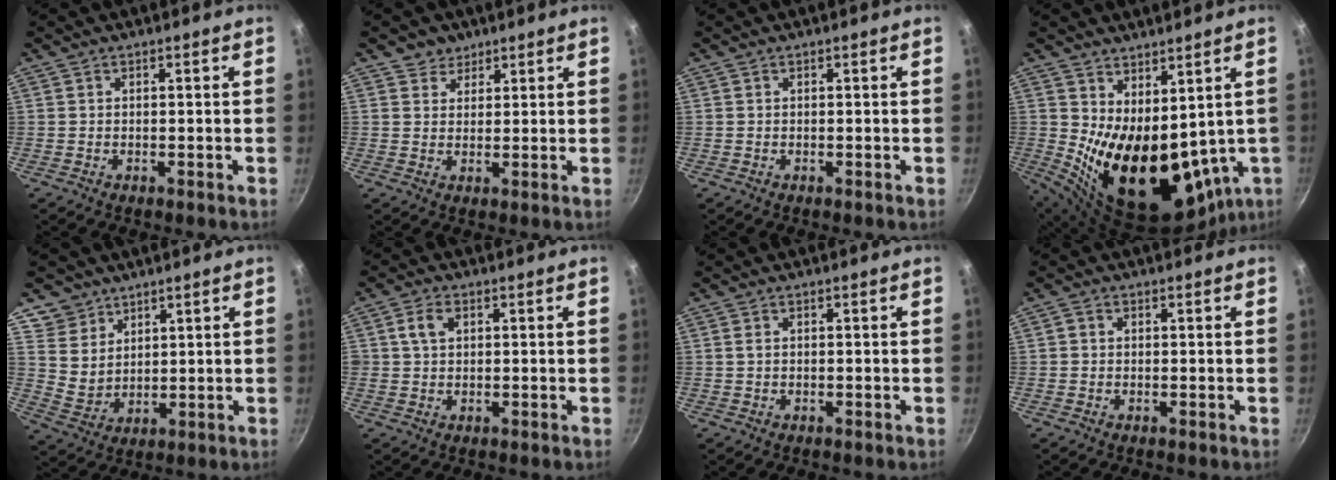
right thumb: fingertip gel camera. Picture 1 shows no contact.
{"total": 3.4, "force": [2.3, 2.6, 0.0], "torque": [0.027, -0.011, 0.032]}
{"total": 0.0}
{"total": 18.7, "force": [2.4, 10.2, 15.5], "torque": [-0.225, -0.042, 0.074]}
{"total": 7.6, "force": [4.9, 5.7, 1.3], "torque": [0.004, -0.017, 0.102]}
{"total": 3.7, "force": [1.2, 2.6, 2.4], "torque": [-0.036, 0.005, 0.020]}
{"total": 0.7, "force": [0.2, 0.5, 0.5], "torque": [-0.011, 0.001, 0.003]}
{"total": 1.1, "force": [0.0, 0.9, 0.5], "torque": [-0.009, 0.005, -0.001]}